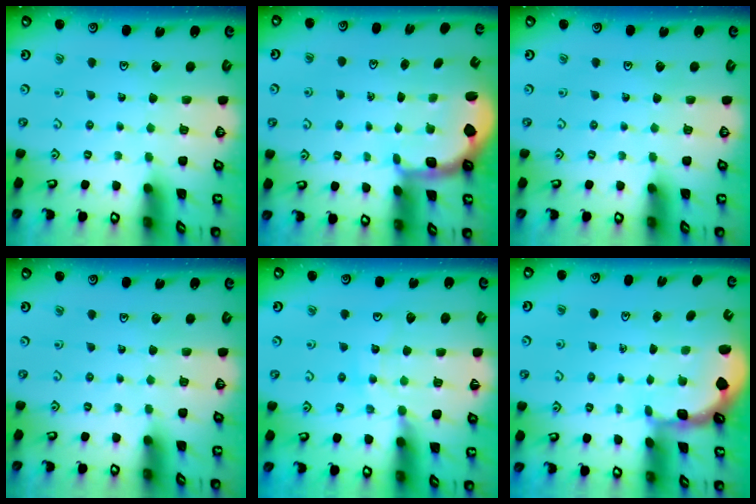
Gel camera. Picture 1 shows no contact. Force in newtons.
{"total": 2.4, "press": 1.2, "slide": 2.1}
{"total": 0.0}
{"total": 0.0}
{"total": 11.8, "press": 11.7, "slide": 1.4}
{"total": 1.7, "press": 1.6, "slide": 0.4}